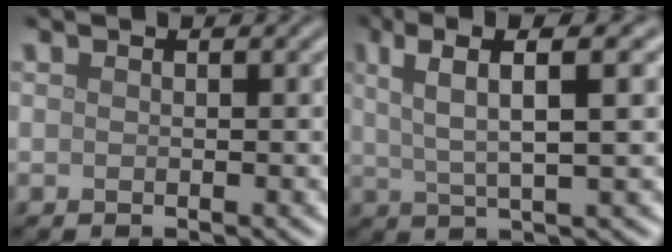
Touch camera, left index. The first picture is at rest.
{"total": 6.8, "force": [3.0, 1.5, 5.9], "torque": [-0.098, 0.016, 0.051]}